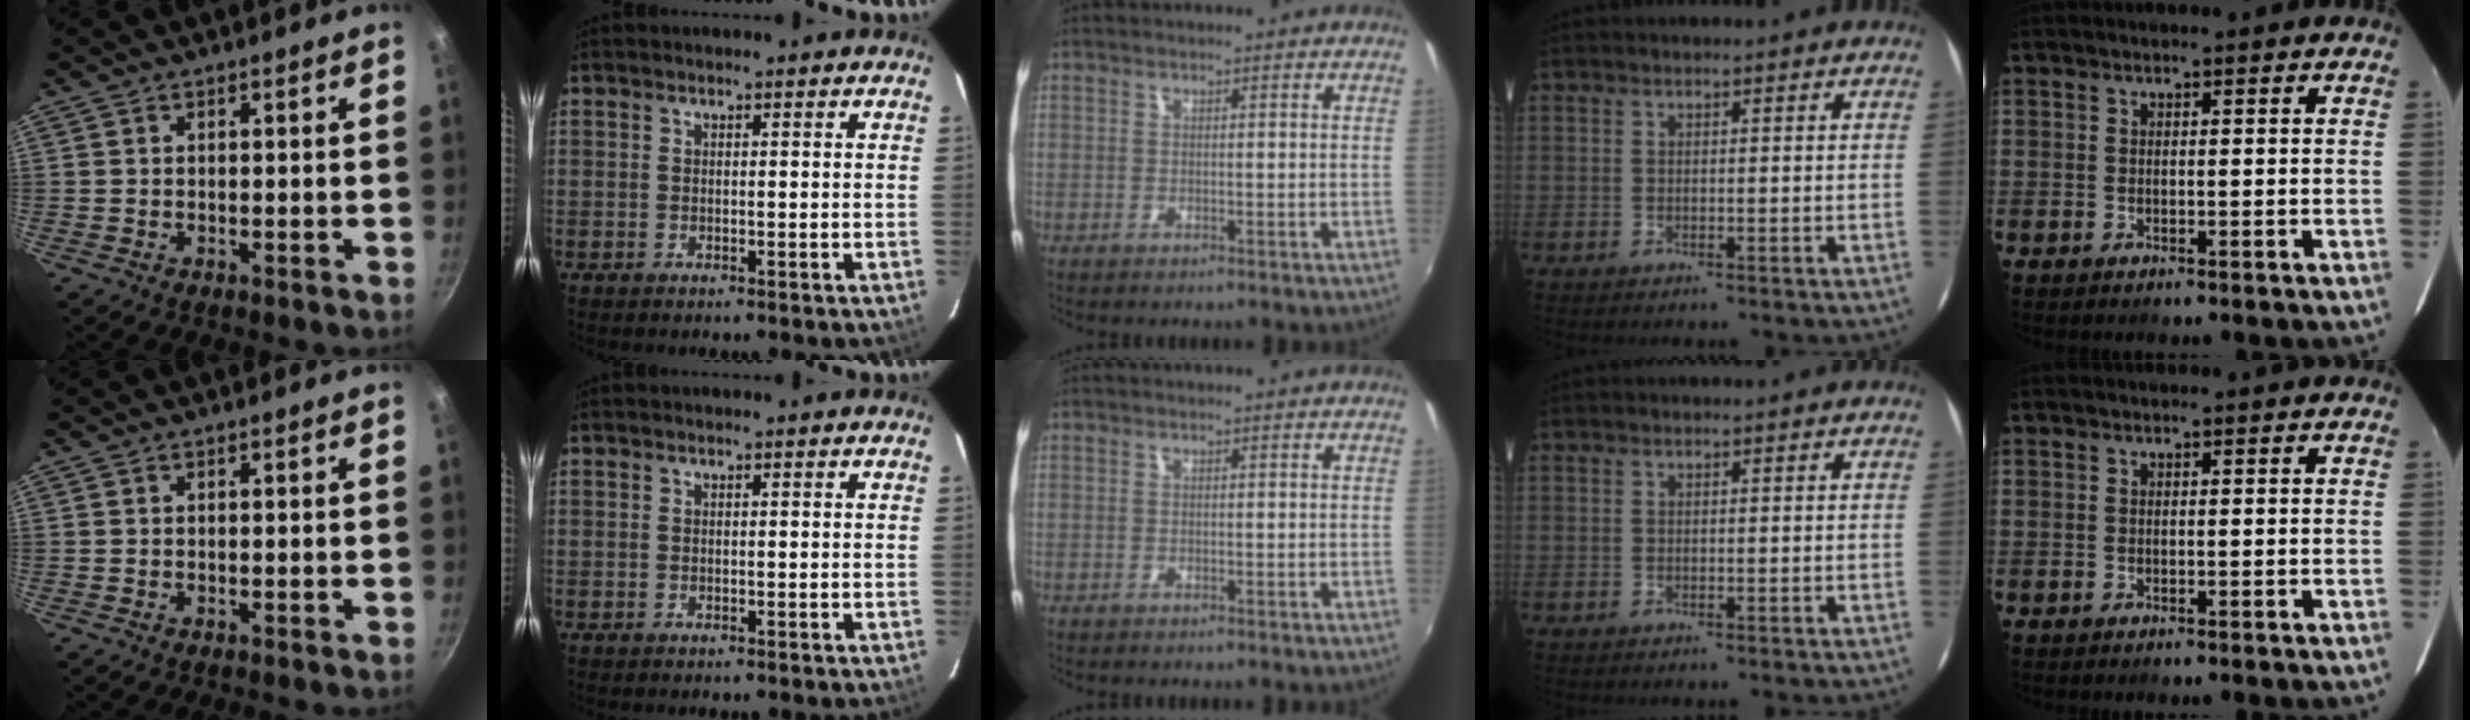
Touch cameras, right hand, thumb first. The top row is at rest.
{}